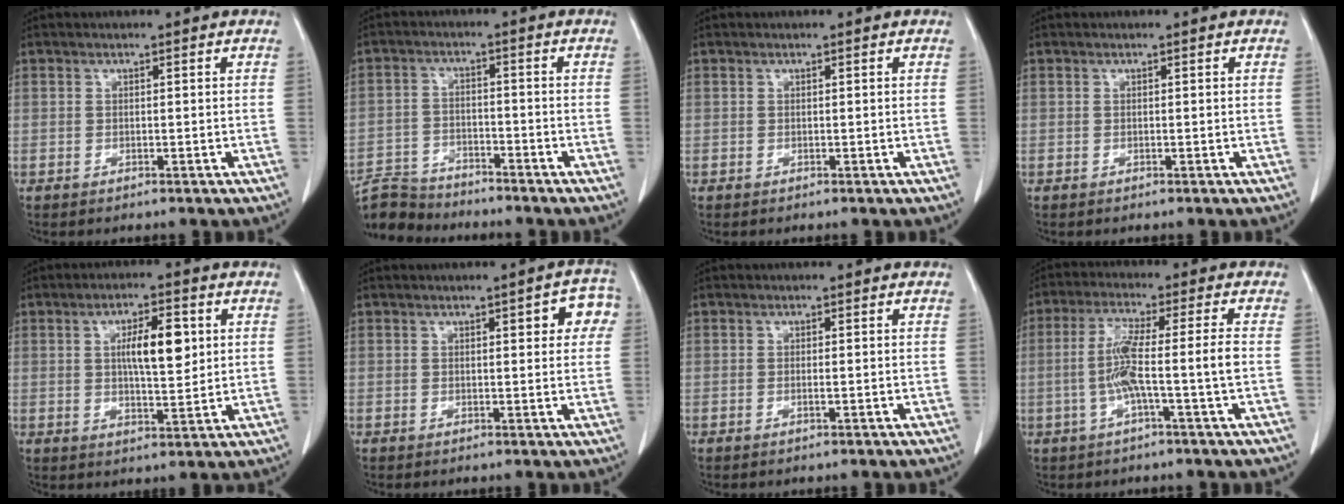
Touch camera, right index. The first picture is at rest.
{"total": 7.4, "force": [-7.2, 1.5, -0.2], "torque": [0.001, -0.002, -0.135]}
{"total": 0.0}
{"total": 0.0}
{"total": 7.7, "force": [1.7, 2.2, 7.2], "torque": [-0.120, 0.005, 0.031]}
{"total": 5.0, "force": [1.6, 1.7, 4.4], "torque": [-0.039, 0.015, 0.012]}
{"total": 0.7, "force": [-0.2, 0.0, 0.6], "torque": [-0.012, 0.000, -0.004]}
{"total": 7.5, "force": [-1.4, -0.8, 7.4], "torque": [-0.147, 0.011, -0.025]}